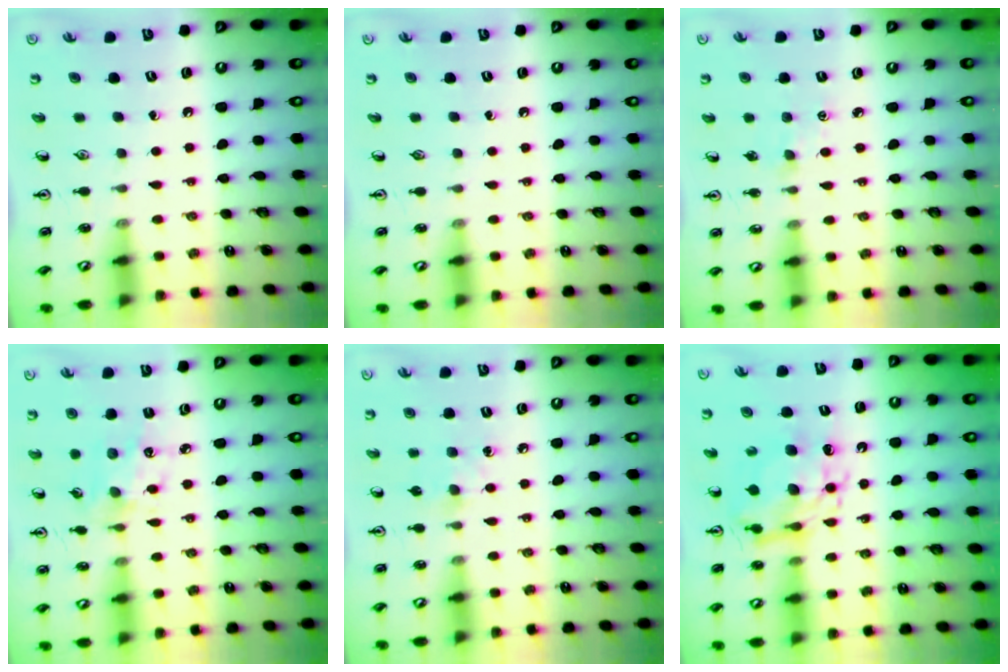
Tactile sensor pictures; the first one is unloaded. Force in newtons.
{"total": 0.0}
{"total": 2.2, "press": 2.2, "slide": 0.4}
{"total": 4.6, "press": 4.3, "slide": 1.5}
{"total": 8.0, "press": 8.0, "slide": 0.9}
{"total": 10.9, "press": 10.8, "slide": 1.4}